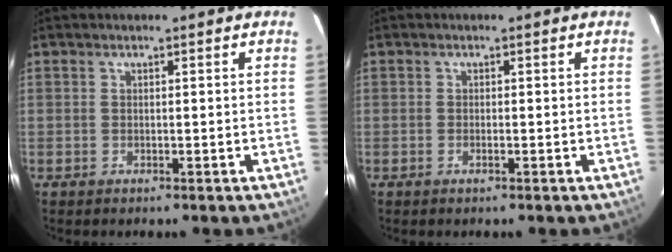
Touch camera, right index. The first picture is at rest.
{"total": 0.7, "force": [-0.4, -0.1, 0.6], "torque": [-0.015, -0.002, -0.005]}